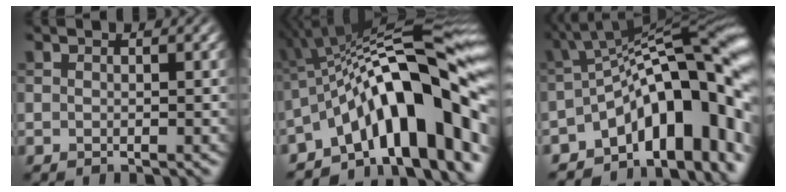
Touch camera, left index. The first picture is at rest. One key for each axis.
{"total": 15.9, "fx": -4.1, "fy": 5.2, "fz": 14.5, "tx": -0.177, "ty": 0.036, "tz": -0.073}
{"total": 16.2, "fx": -5.8, "fy": 7.5, "fz": 13.2, "tx": -0.143, "ty": 0.022, "tz": -0.092}